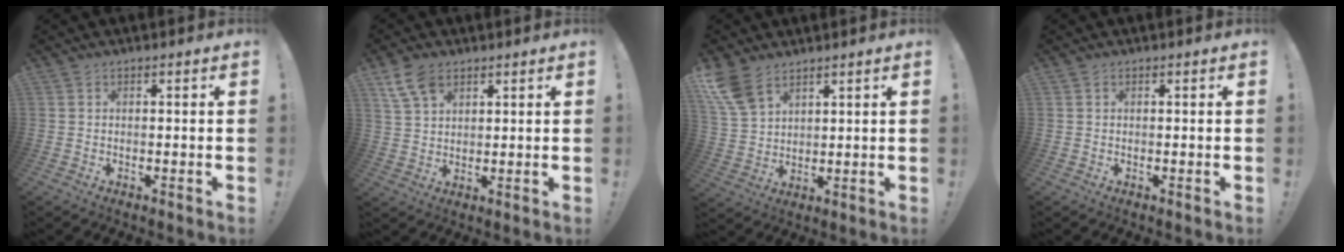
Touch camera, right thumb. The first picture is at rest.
{"total": 7.8, "force": [4.9, 4.4, 4.2], "torque": [-0.082, -0.012, 0.096]}
{"total": 9.4, "force": [6.5, 5.1, 4.5], "torque": [-0.099, -0.029, 0.130]}
{"total": 0.0}